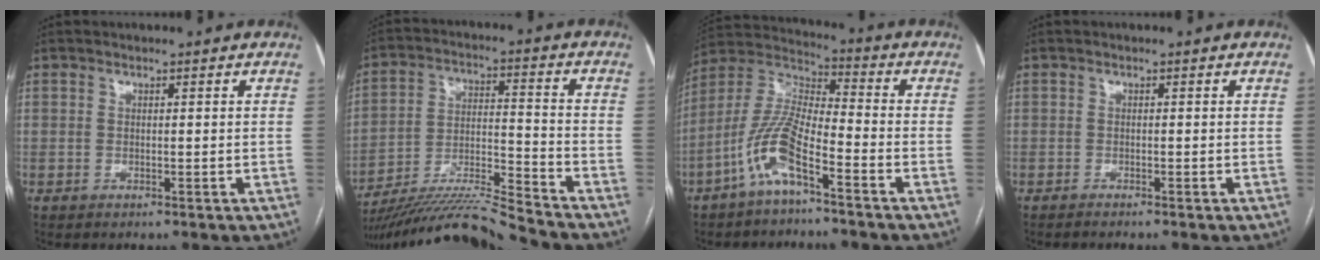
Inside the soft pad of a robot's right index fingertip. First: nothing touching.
{"total": 15.9, "force": [-15.1, -2.3, 4.6], "torque": [-0.082, 0.007, -0.263]}
{"total": 10.3, "force": [-5.6, 2.0, 8.4], "torque": [-0.196, 0.006, -0.116]}
{"total": 1.5, "force": [-1.4, -0.2, 0.6], "torque": [-0.007, 0.000, -0.019]}